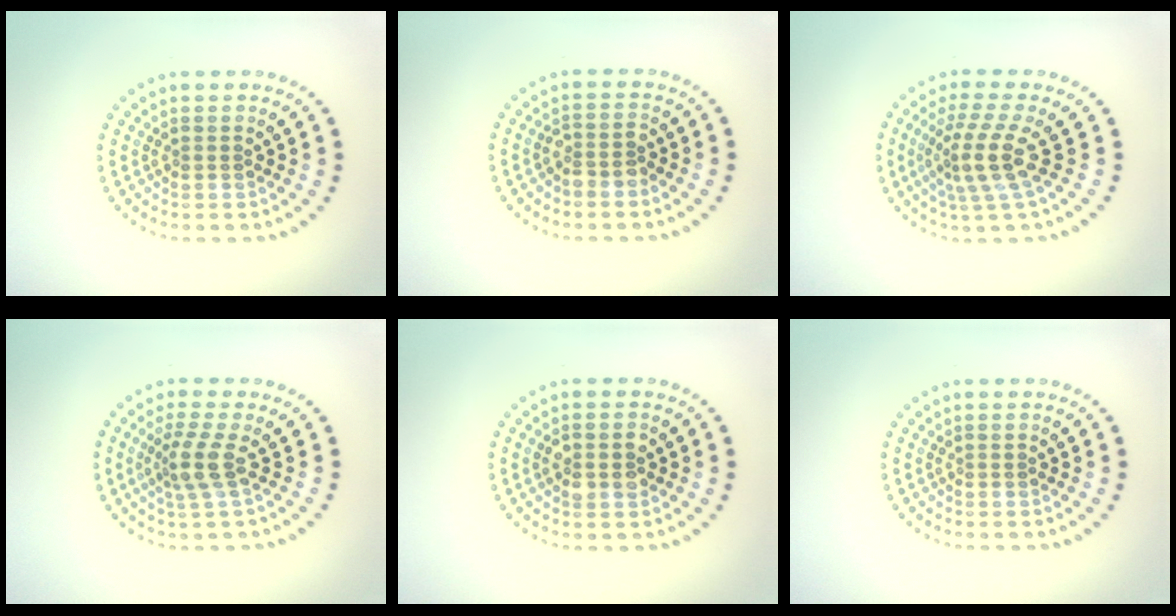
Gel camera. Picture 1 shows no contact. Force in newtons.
{"total": 1.8, "press": 1.5, "slide": 0.9}
{"total": 4.0, "press": 3.1, "slide": 2.6}
{"total": 2.7, "press": 2.0, "slide": 1.8}
{"total": 2.6, "press": 2.6, "slide": 0.3}
{"total": 0.0}